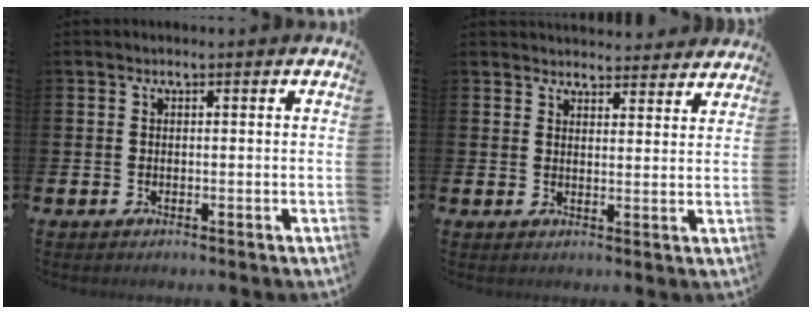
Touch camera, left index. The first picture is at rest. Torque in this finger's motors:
{"motor_torque": [-0.54, -1.60, -0.72, 0.05]}